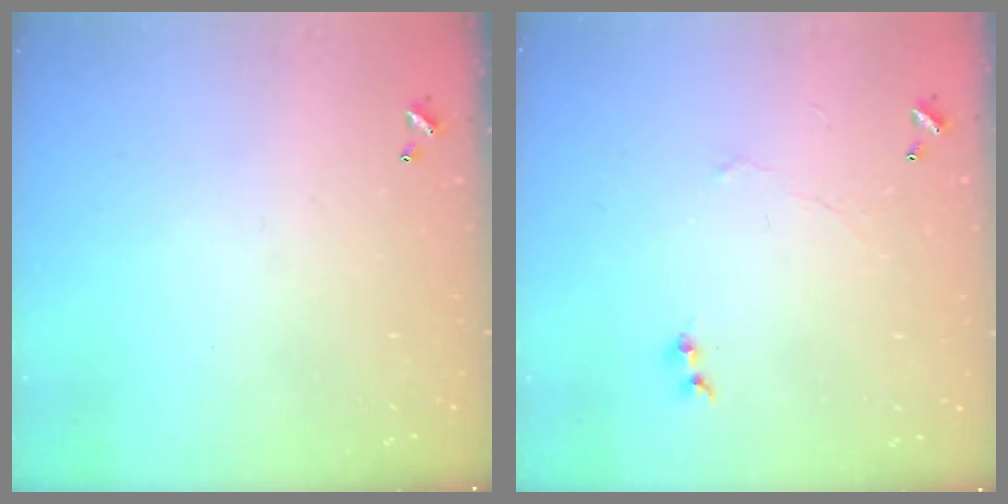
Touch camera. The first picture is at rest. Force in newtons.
{"total": 0.7, "press": 0.4, "slide": 0.6}